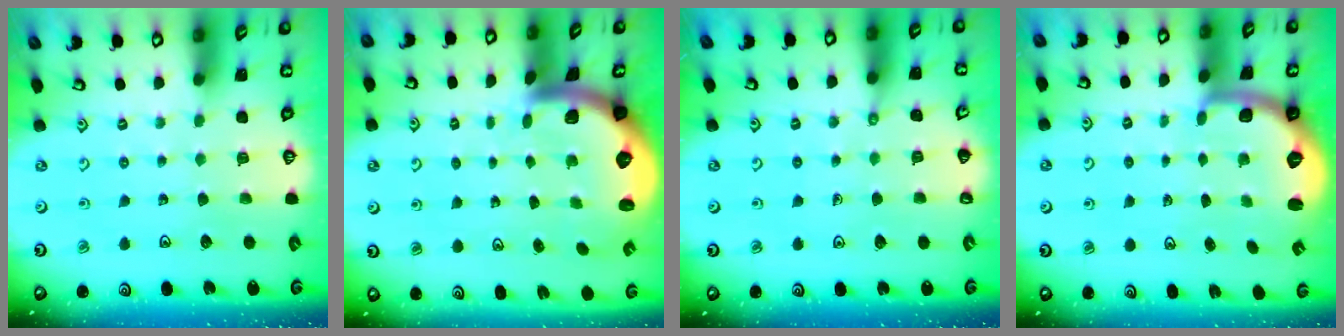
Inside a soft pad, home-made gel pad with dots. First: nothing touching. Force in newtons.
{"total": 2.7, "press": 2.5, "slide": 0.9}
{"total": 5.7, "press": 5.7, "slide": 0.7}
{"total": 1.9, "press": 1.8, "slide": 0.5}